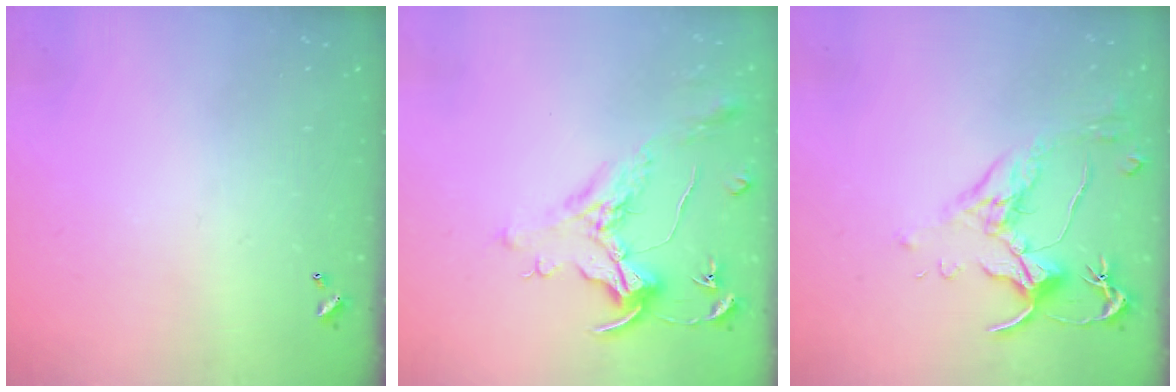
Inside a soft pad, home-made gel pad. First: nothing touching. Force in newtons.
{"total": 1.5, "press": 1.3, "slide": 0.7}
{"total": 1.5, "press": 1.4, "slide": 0.6}